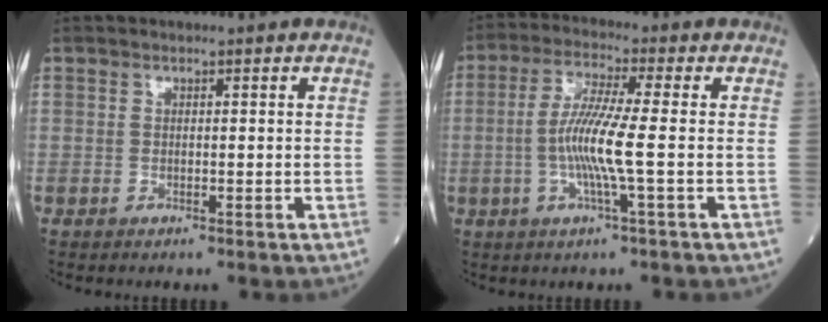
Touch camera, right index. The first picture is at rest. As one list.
[{"total": 8.1, "force": [-1.1, -0.5, 8.0], "torque": [-0.162, -0.003, -0.027]}]